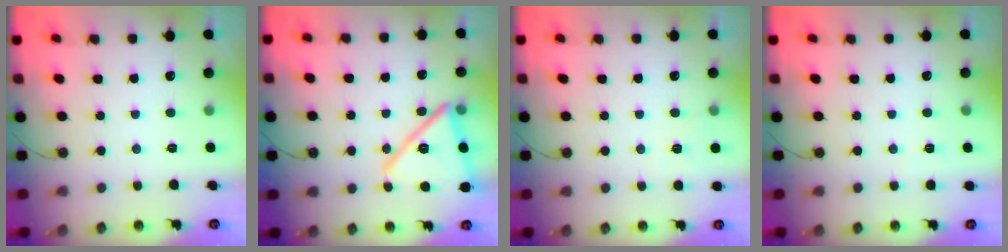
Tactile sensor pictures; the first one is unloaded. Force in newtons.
{"total": 17.8, "press": 17.7, "slide": 2.1}
{"total": 3.5, "press": 3.1, "slide": 1.6}
{"total": 2.1, "press": 2.1, "slide": 0.5}